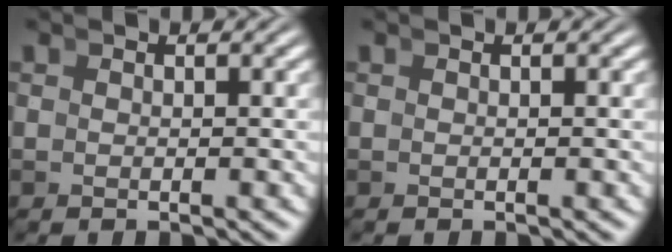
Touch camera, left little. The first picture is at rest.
{"total": 0.0}